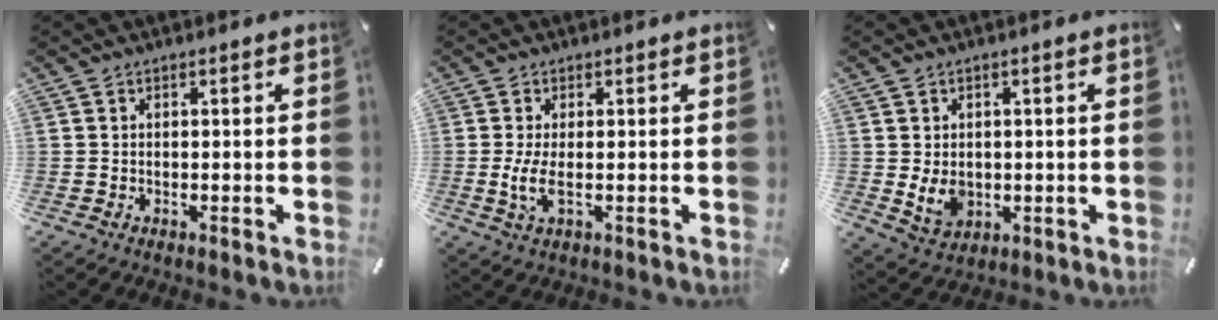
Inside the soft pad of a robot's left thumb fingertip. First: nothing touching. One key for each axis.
{"total": 4.7, "fx": -0.3, "fy": 1.4, "fz": 4.5, "tx": -0.107, "ty": -0.012, "tz": -0.011}
{"total": 6.1, "fx": 0.0, "fy": 5.0, "fz": 3.5, "tx": -0.069, "ty": -0.003, "tz": 0.000}